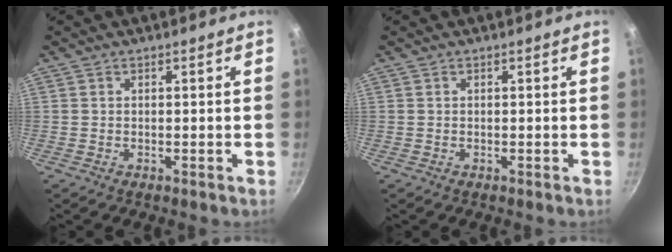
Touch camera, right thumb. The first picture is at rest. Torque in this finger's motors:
{"motor_torque": [0.00, 0.00, 0.12, 0.02, 0.03]}